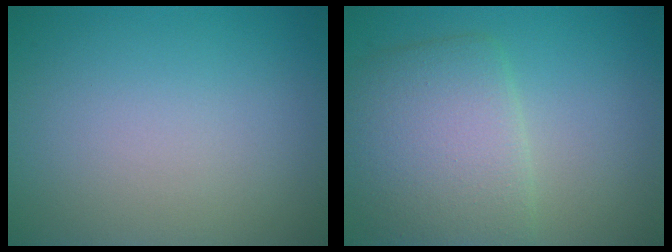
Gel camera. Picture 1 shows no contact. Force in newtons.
{"total": 6.2, "press": 6.2, "slide": 0.3}